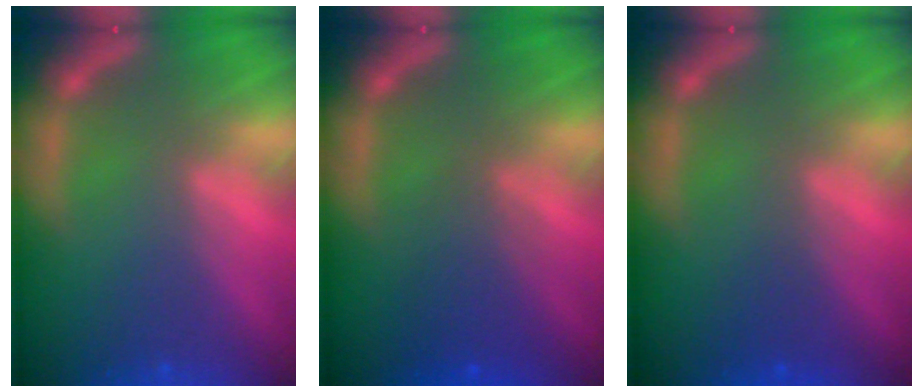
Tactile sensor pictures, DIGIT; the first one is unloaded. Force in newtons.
{"total": 3.0}
{"total": 1.0}